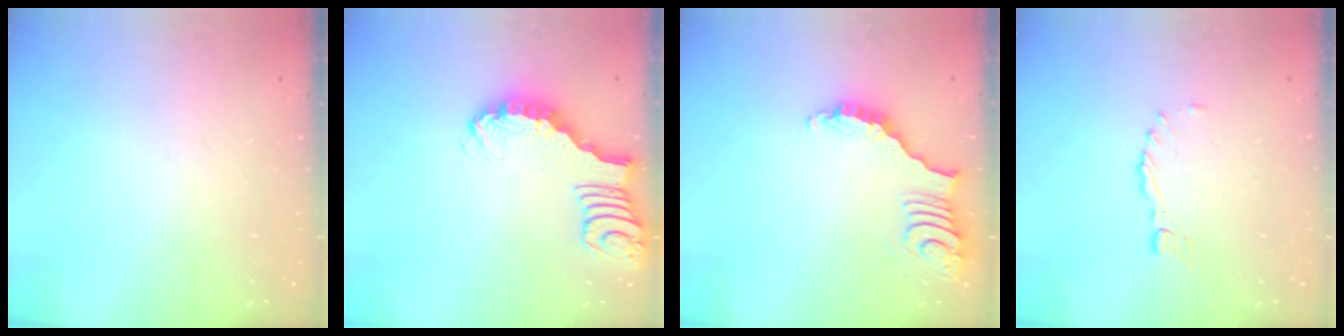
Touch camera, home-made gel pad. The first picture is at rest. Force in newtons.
{"total": 2.7, "press": 2.7, "slide": 0.4}
{"total": 3.9, "press": 3.9, "slide": 0.5}
{"total": 0.0}